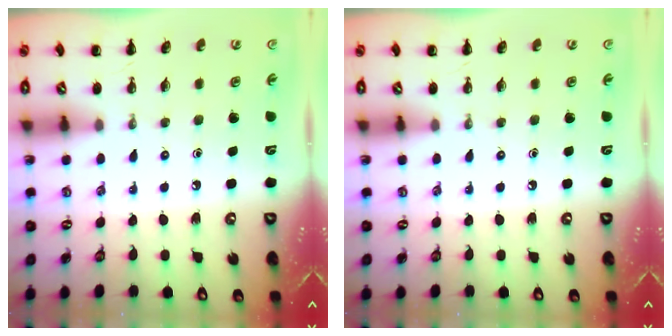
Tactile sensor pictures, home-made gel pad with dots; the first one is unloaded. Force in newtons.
{"total": 0.0}